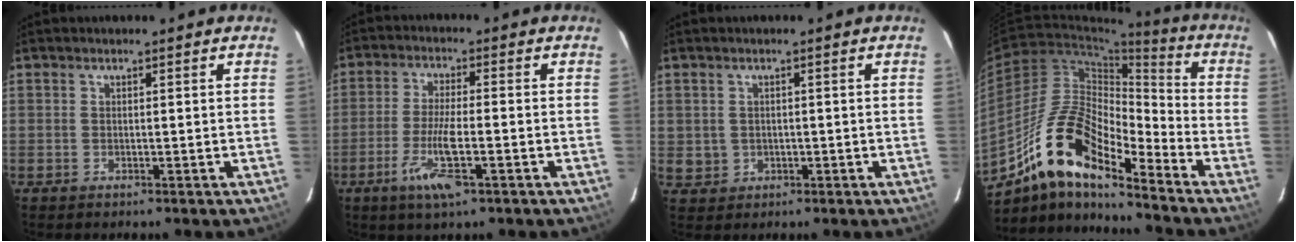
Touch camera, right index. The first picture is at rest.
{"total": 7.3, "force": [-3.4, 0.8, 6.5], "torque": [-0.130, -0.013, -0.059]}
{"total": 2.3, "force": [-0.1, 2.2, 0.4], "torque": [-0.005, 0.002, 0.009]}
{"total": 13.8, "force": [-9.7, 4.0, 9.0], "torque": [-0.170, 0.033, -0.171]}